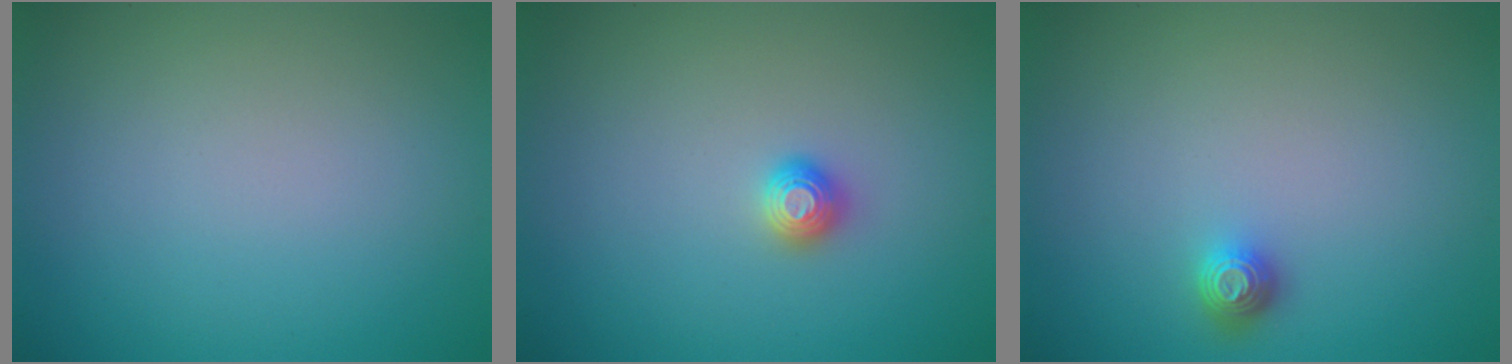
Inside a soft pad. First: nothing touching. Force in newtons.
{"total": 1.1, "press": 1.1, "slide": 0.1}
{"total": 1.2, "press": 1.1, "slide": 0.4}